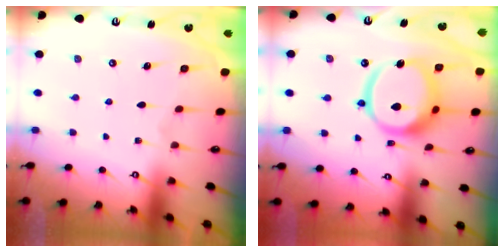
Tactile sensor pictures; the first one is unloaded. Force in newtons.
{"total": 15.8, "press": 15.7, "slide": 2.0}